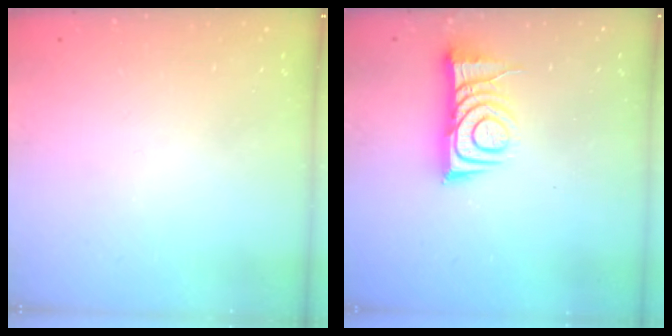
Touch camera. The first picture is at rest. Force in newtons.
{"total": 9.7, "press": 9.7, "slide": 0.9}